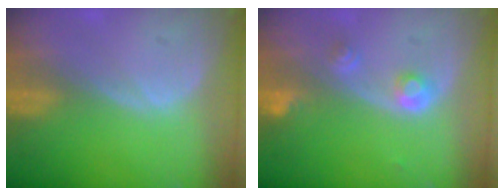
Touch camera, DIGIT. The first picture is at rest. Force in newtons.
{"total": 2.9, "press": 2.9, "slide": 0.5}